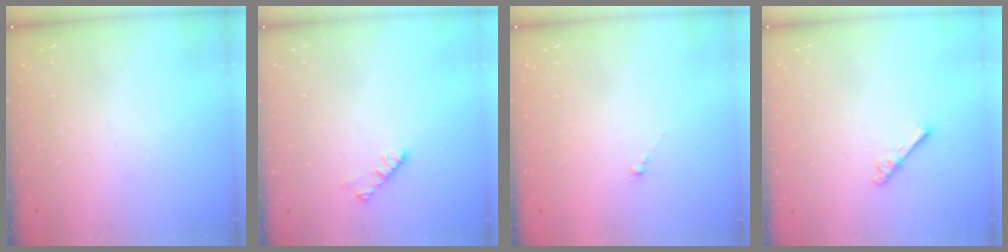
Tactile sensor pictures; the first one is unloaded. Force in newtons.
{"total": 4.5, "press": 4.5, "slide": 0.5}
{"total": 0.0}
{"total": 4.0, "press": 4.0, "slide": 0.5}